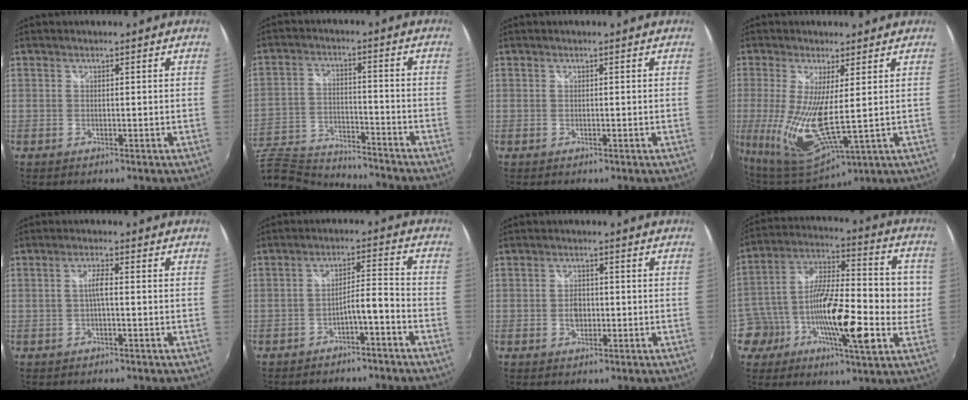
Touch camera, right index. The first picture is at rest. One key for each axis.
{"total": 20.0, "fx": -17.2, "fy": 6.3, "fz": 8.1, "tx": -0.192, "ty": -0.026, "tz": -0.278}
{"total": 0.0}
{"total": 14.8, "fx": 0.3, "fy": 4.0, "fz": 14.2, "tx": -0.297, "ty": -0.036, "tz": 0.017}
{"total": 2.5, "fx": -0.3, "fy": 0.3, "fz": 2.5, "tx": -0.047, "ty": 0.005, "tz": -0.005}
{"total": 4.7, "fx": -3.2, "fy": 0.5, "fz": 3.3, "tx": -0.065, "ty": 0.013, "tz": -0.047}
{"total": 3.0, "fx": -0.6, "fy": 2.3, "fz": 1.8, "tx": -0.031, "ty": 0.002, "tz": -0.009}
{"total": 19.4, "fx": -2.8, "fy": 8.0, "fz": 17.4, "tx": -0.323, "ty": 0.012, "tz": -0.057}